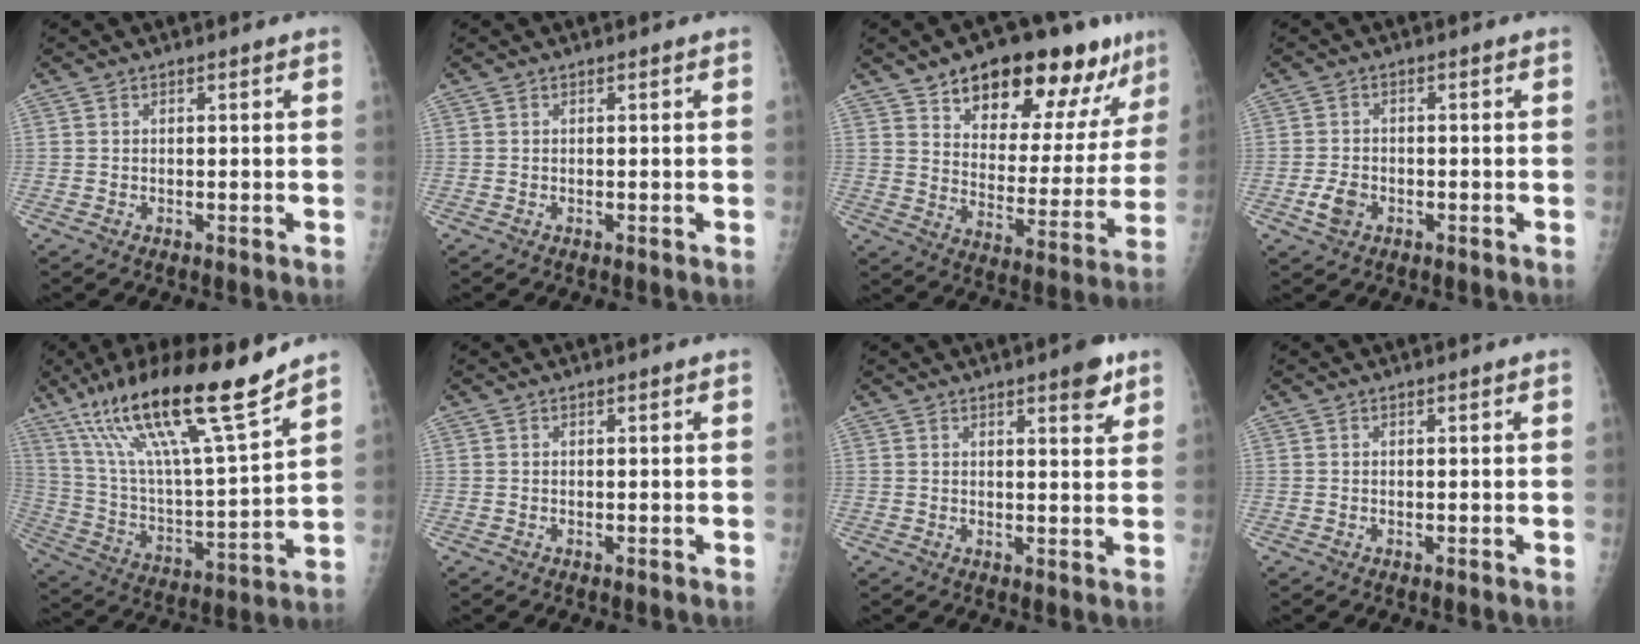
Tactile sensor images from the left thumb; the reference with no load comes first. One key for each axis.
{"total": 0.0}
{"total": 21.2, "fx": 14.0, "fy": 9.3, "fz": 12.9, "tx": -0.133, "ty": -0.057, "tz": 0.211}
{"total": 3.7, "fx": -1.5, "fy": 2.6, "fz": 2.1, "tx": -0.039, "ty": 0.006, "tz": -0.025}
{"total": 23.3, "fx": 15.9, "fy": 2.7, "fz": 16.8, "tx": -0.283, "ty": -0.057, "tz": 0.288}
{"total": 0.0}
{"total": 4.7, "fx": 2.9, "fy": 1.3, "fz": 3.4, "tx": -0.035, "ty": -0.015, "tz": 0.035}
{"total": 0.0}